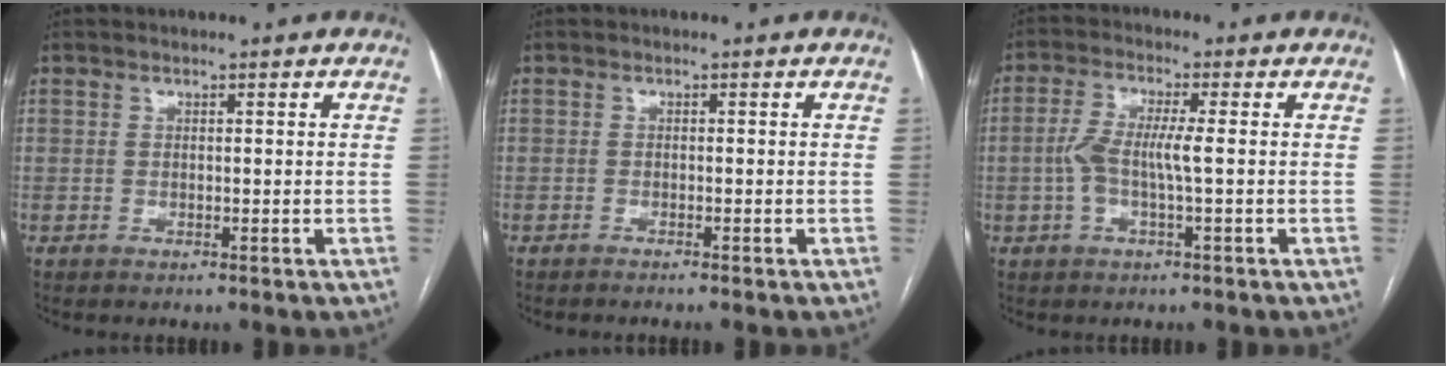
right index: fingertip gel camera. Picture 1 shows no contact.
{"total": 1.4, "force": [-1.3, -0.2, 0.5], "torque": [-0.008, 0.001, -0.017]}
{"total": 5.3, "force": [-0.6, 0.7, 5.2], "torque": [-0.118, 0.013, -0.013]}